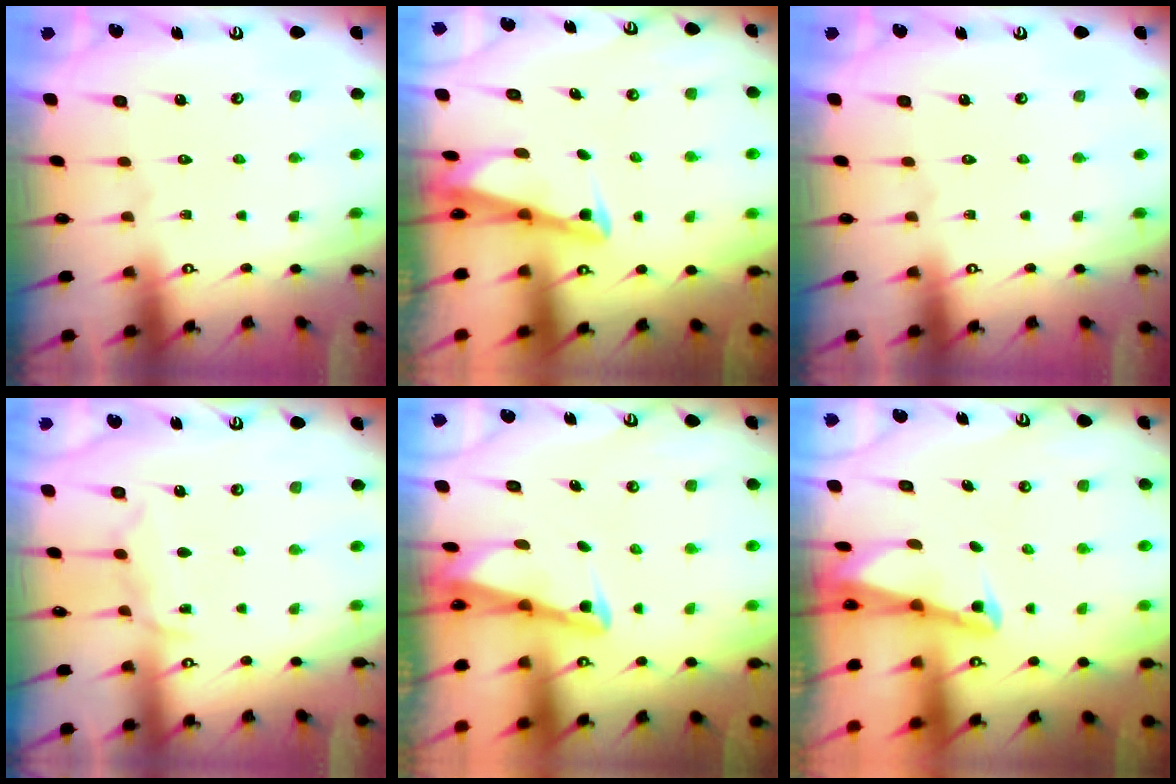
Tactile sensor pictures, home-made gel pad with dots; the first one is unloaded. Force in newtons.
{"total": 2.8, "press": 2.8, "slide": 0.3}
{"total": 0.0}
{"total": 7.2, "press": 7.2, "slide": 0.8}
{"total": 2.9, "press": 2.9, "slide": 0.3}
{"total": 2.2, "press": 2.2, "slide": 0.3}